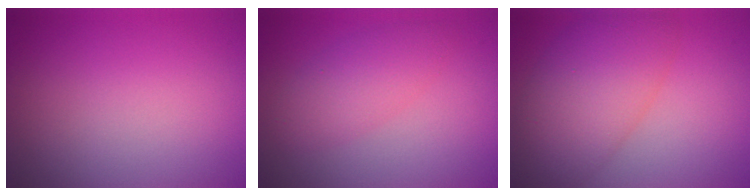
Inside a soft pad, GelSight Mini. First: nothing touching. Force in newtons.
{"total": 3.2, "press": 3.2, "slide": 0.1}
{"total": 7.2, "press": 7.2, "slide": 0.3}